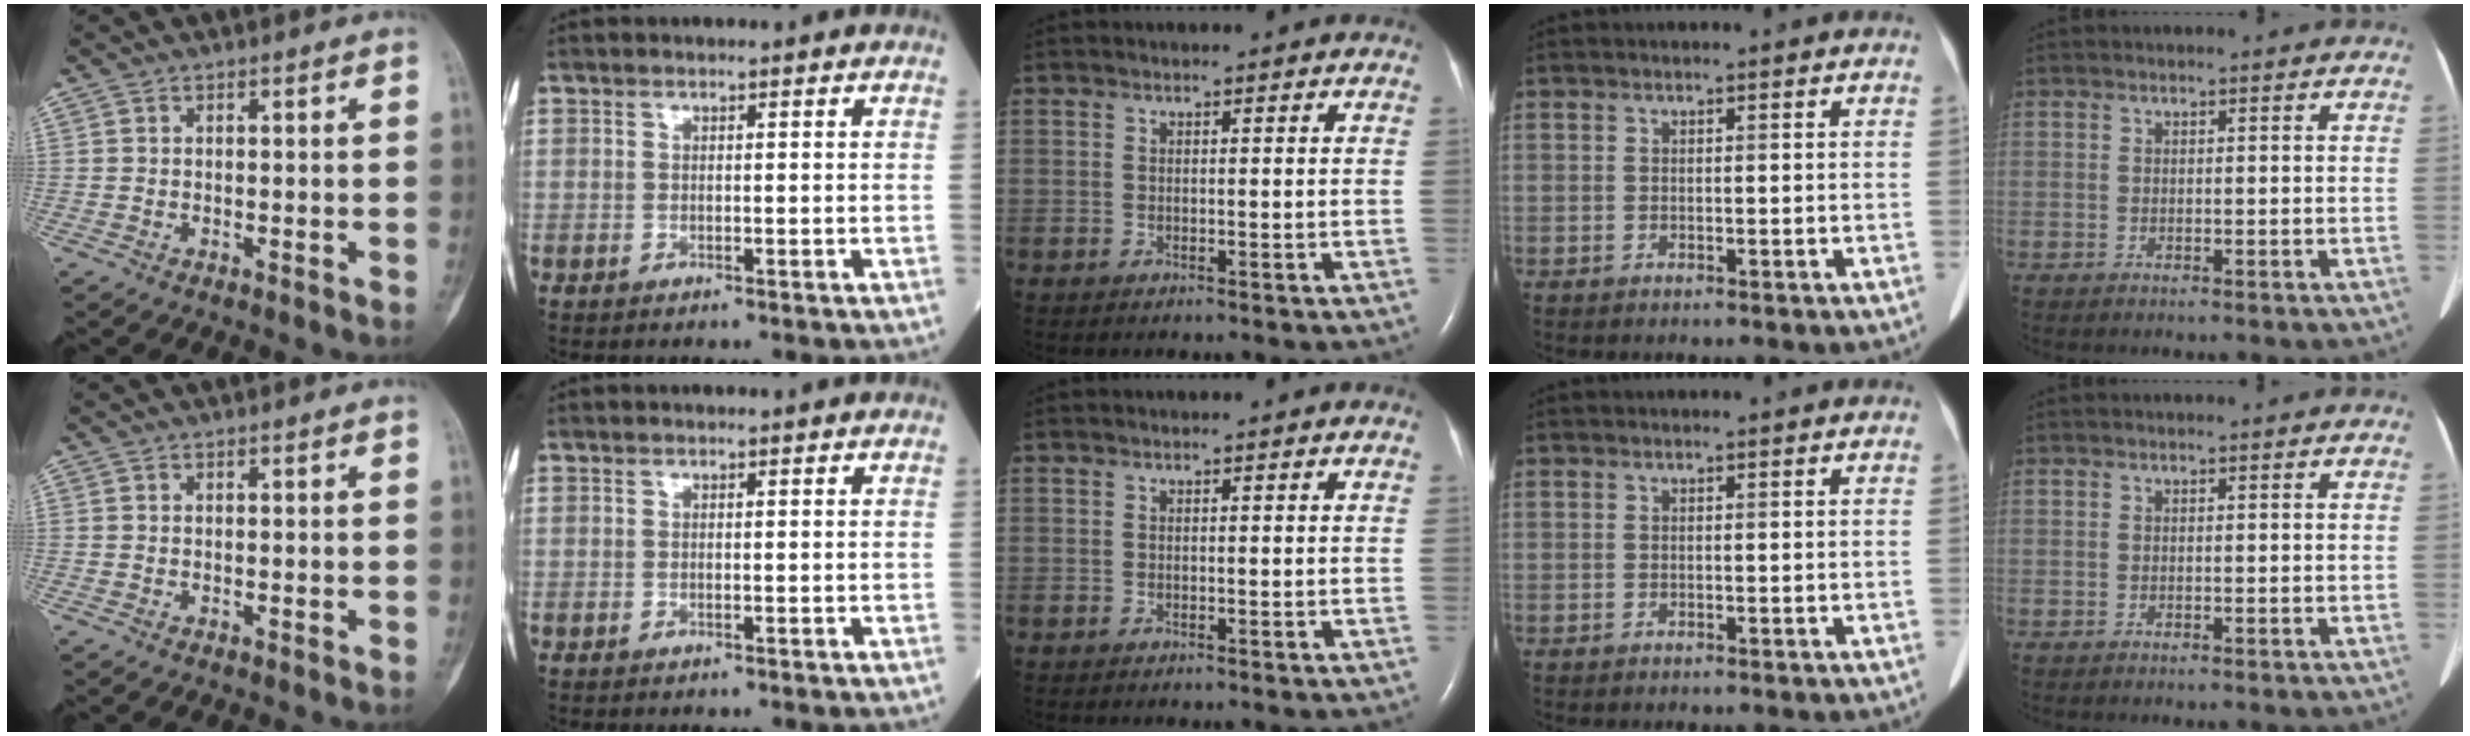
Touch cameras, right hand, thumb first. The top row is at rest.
{}